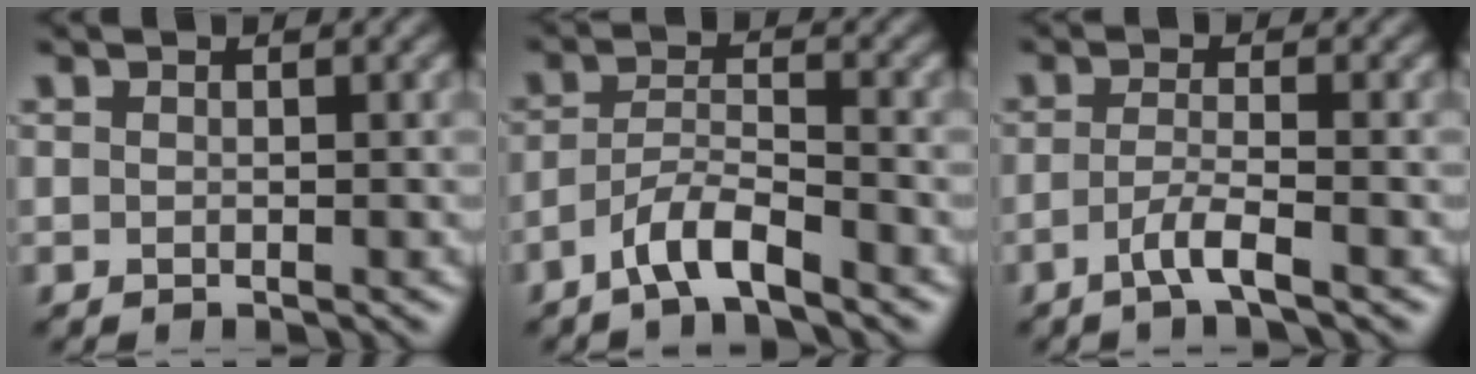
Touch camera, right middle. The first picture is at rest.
{"total": 3.7, "force": [-2.7, 0.7, 2.5], "torque": [-0.046, 0.010, -0.059]}
{"total": 2.6, "force": [-1.3, 0.4, 2.2], "torque": [-0.039, 0.002, -0.036]}